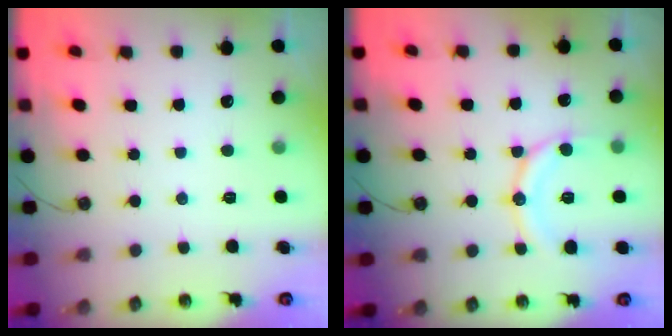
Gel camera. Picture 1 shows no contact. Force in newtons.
{"total": 12.7, "press": 12.6, "slide": 1.4}